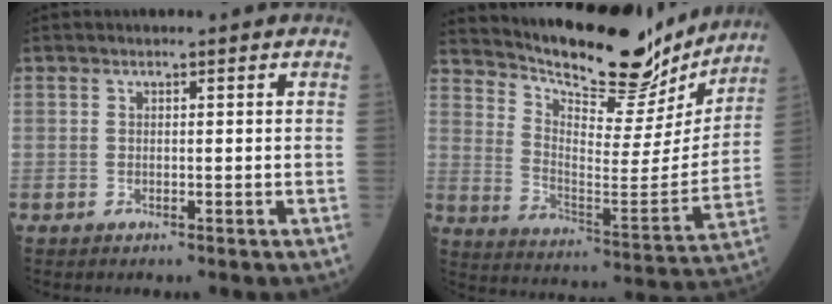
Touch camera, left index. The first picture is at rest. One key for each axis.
{"total": 21.8, "fx": 19.6, "fy": 5.1, "fz": 8.1, "tx": -0.135, "ty": -0.033, "tz": 0.280}